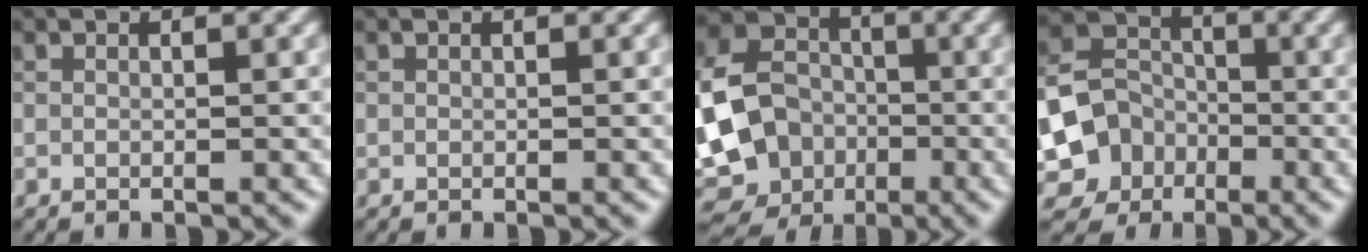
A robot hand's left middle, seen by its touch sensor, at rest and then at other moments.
{"total": 0.0}
{"total": 13.6, "force": [-3.2, 11.8, 6.1], "torque": [-0.125, -0.022, -0.071]}
{"total": 8.1, "force": [-3.0, 6.9, 2.8], "torque": [-0.048, -0.006, -0.076]}